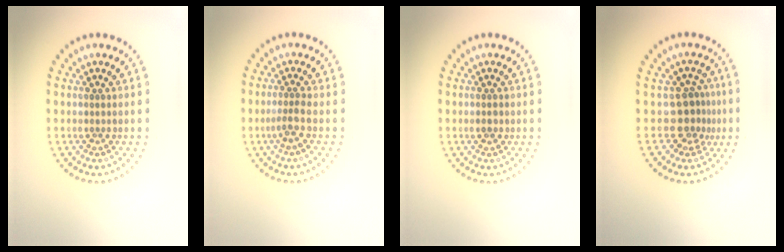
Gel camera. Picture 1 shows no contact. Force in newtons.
{"total": 1.8, "press": 1.1, "slide": 1.3}
{"total": 1.1, "press": 1.1, "slide": 0.2}
{"total": 2.8, "press": 2.0, "slide": 1.9}